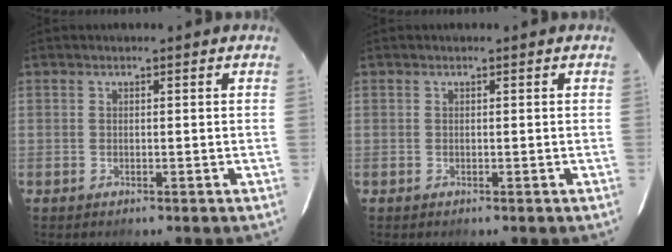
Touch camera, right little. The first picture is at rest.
{"total": 0.0}